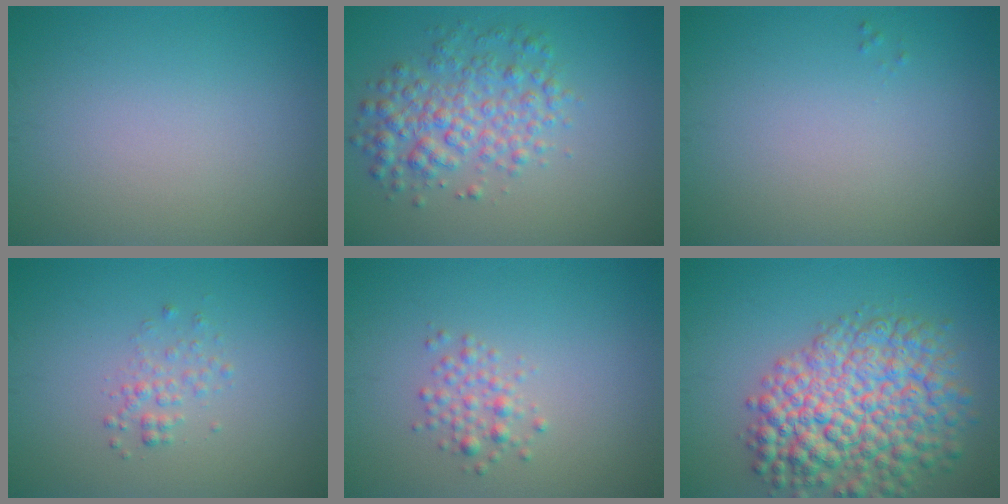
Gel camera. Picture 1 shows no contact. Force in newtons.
{"total": 4.6, "press": 4.6, "slide": 0.0}
{"total": 0.0}
{"total": 1.4, "press": 1.4, "slide": 0.1}
{"total": 1.7, "press": 1.7, "slide": 0.1}
{"total": 9.8, "press": 9.8, "slide": 0.4}